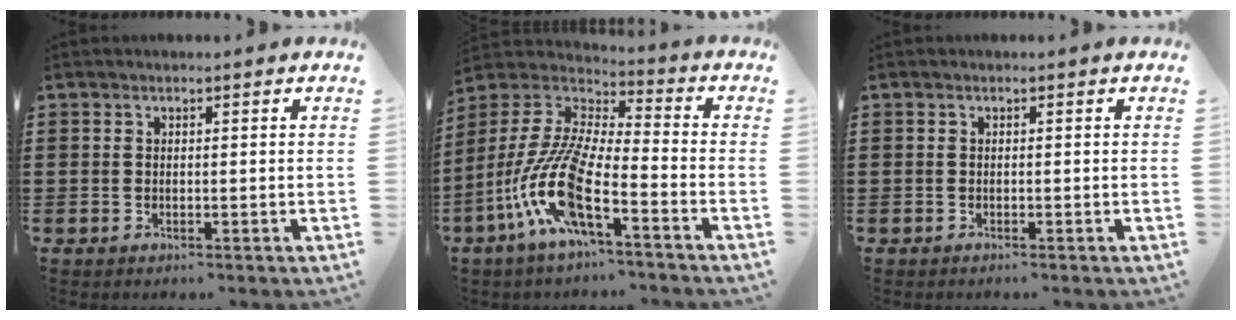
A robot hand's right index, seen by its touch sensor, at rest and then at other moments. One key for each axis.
{"total": 12.9, "fx": -7.1, "fy": 2.7, "fz": 10.4, "tx": -0.253, "ty": -0.022, "tz": -0.148}
{"total": 0.0}